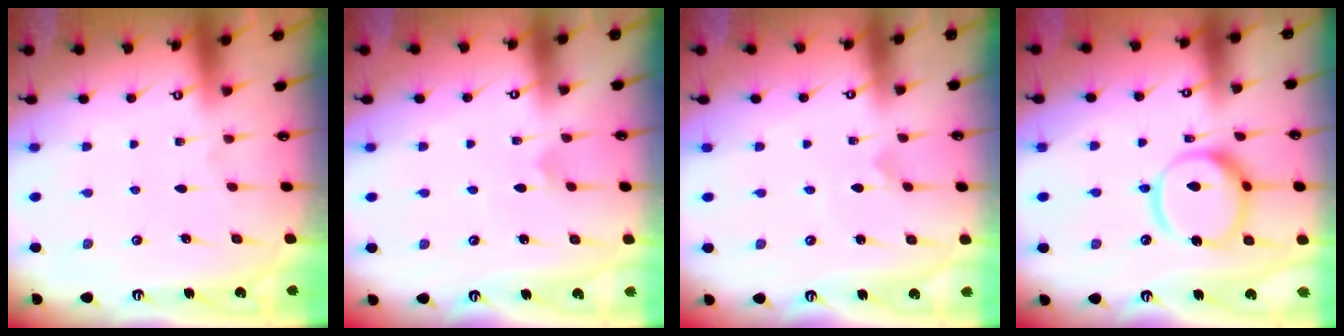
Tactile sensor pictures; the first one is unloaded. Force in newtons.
{"total": 3.0, "press": 3.0, "slide": 0.2}
{"total": 0.9, "press": 0.9, "slide": 0.1}
{"total": 14.4, "press": 14.3, "slide": 1.7}